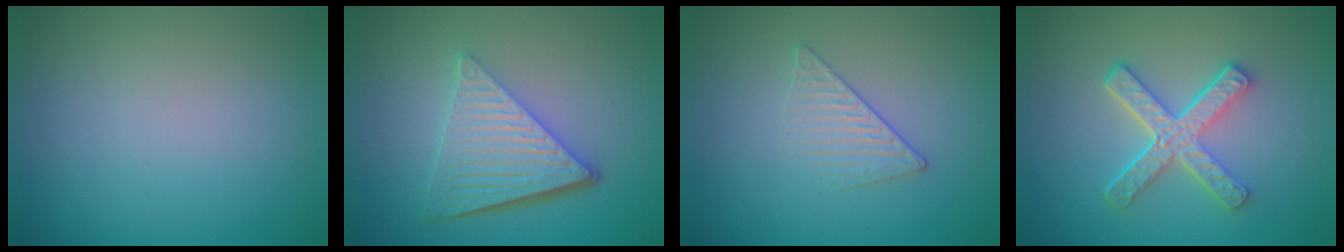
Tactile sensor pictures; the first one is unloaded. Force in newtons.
{"total": 6.5, "press": 4.3, "slide": 4.9}
{"total": 1.6, "press": 1.0, "slide": 1.2}
{"total": 4.8, "press": 3.6, "slide": 3.2}